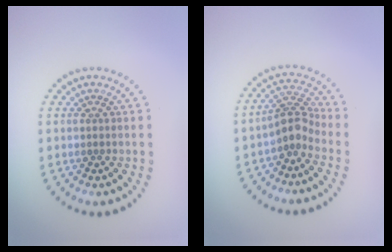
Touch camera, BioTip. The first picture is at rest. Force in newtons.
{"total": 2.9, "press": 2.2, "slide": 1.9}